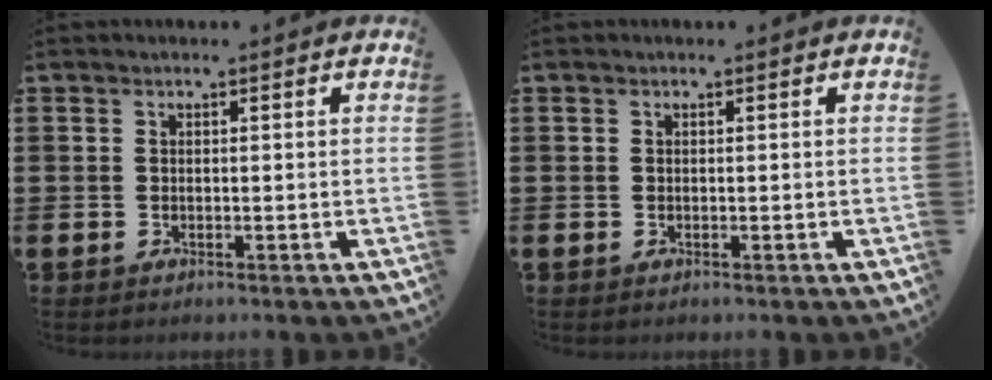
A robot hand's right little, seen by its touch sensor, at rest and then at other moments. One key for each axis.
{"total": 0.0}